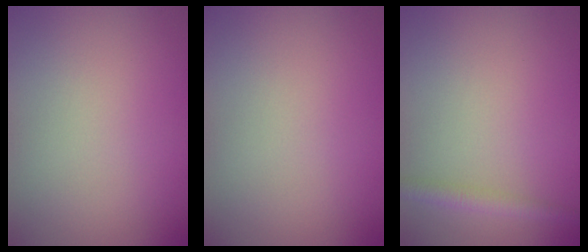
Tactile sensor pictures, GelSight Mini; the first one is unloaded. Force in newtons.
{"total": 0.0}
{"total": 1.8, "press": 1.8, "slide": 0.1}